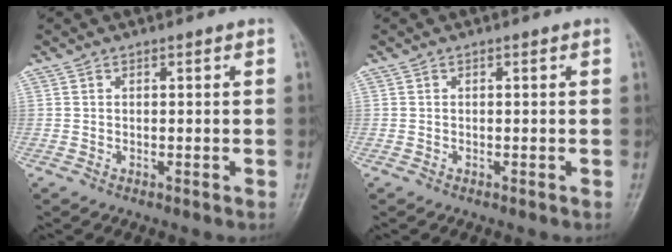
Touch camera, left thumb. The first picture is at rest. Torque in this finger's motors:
{"motor_torque": [-0.03, 0.03, -0.05, 0.05, 0.00]}